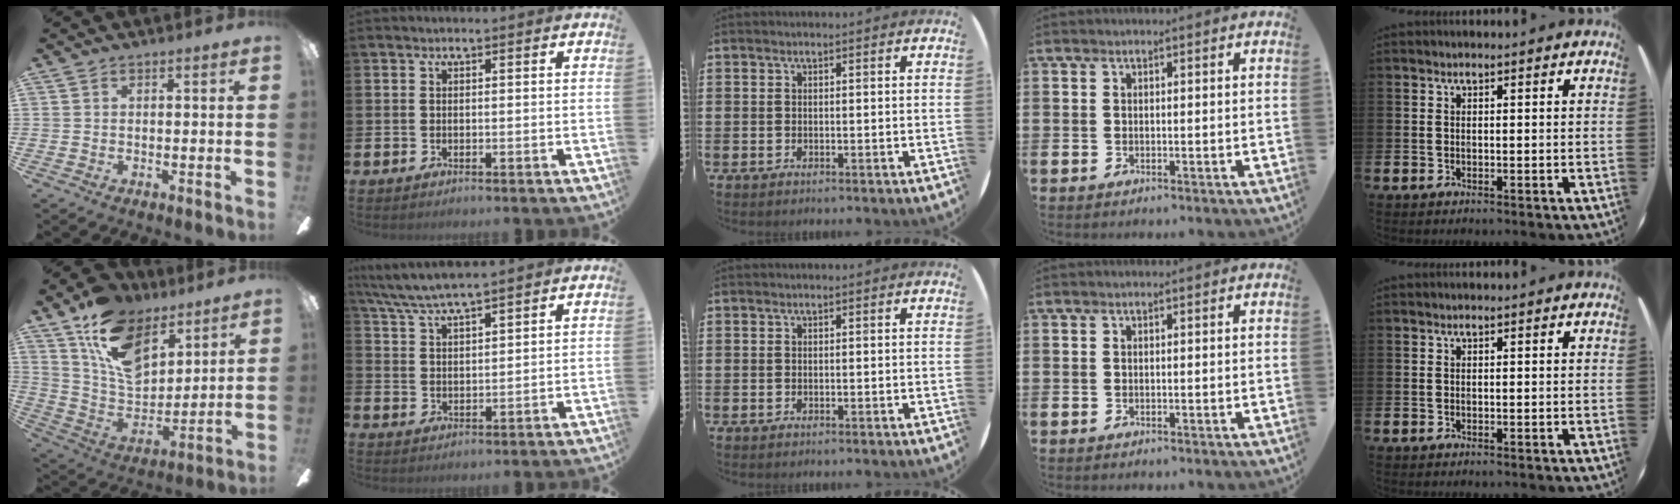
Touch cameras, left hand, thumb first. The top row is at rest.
{"thumb": {"total": 16.9, "force": [10.3, 9.7, 9.2], "torque": [-0.176, -0.045, 0.197]}, "index": {"total": 5.8, "force": [5.5, 0.3, 1.9], "torque": [-0.061, -0.022, 0.098]}}